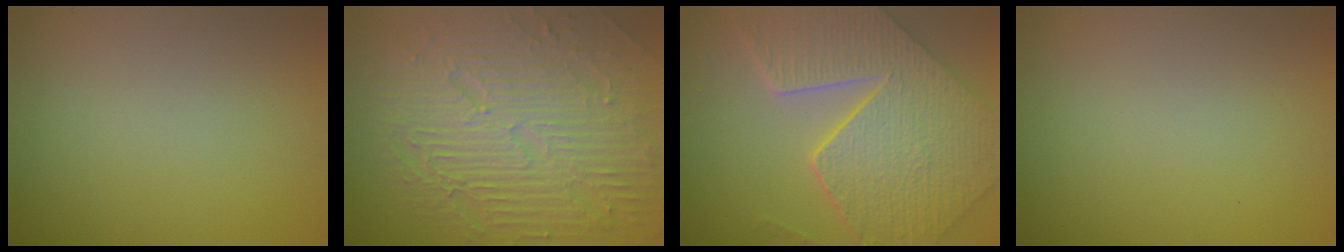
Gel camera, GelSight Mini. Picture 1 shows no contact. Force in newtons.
{"total": 9.7, "press": 6.2, "slide": 7.4}
{"total": 9.1, "press": 6.7, "slide": 6.2}
{"total": 0.0}